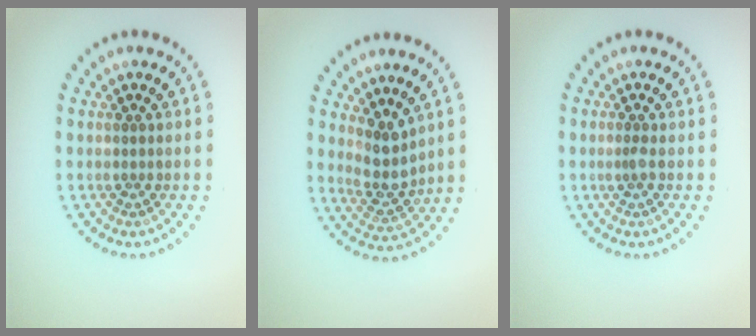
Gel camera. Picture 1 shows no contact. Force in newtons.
{"total": 3.0, "press": 2.4, "slide": 1.9}
{"total": 0.7, "press": 0.5, "slide": 0.5}